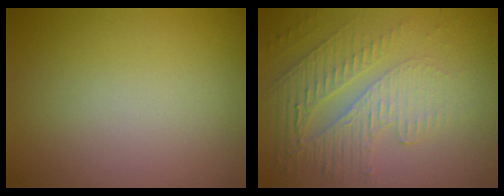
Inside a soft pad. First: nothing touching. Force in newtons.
{"total": 5.6, "press": 3.2, "slide": 4.5}